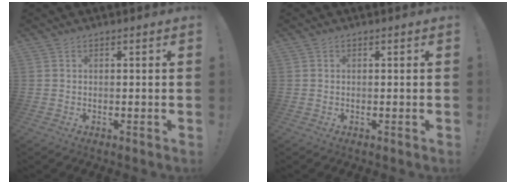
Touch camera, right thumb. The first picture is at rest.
{"total": 0.0}